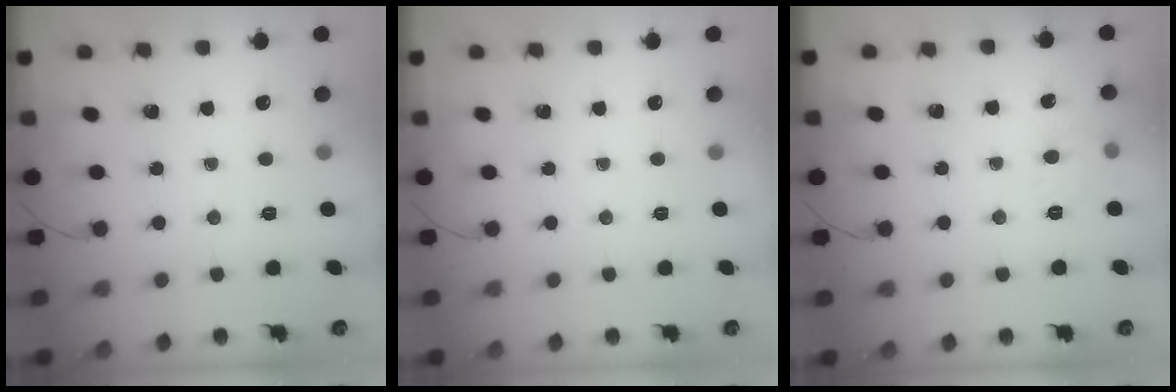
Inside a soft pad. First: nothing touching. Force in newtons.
{"total": 0.0}
{"total": 7.6, "press": 7.5, "slide": 1.5}